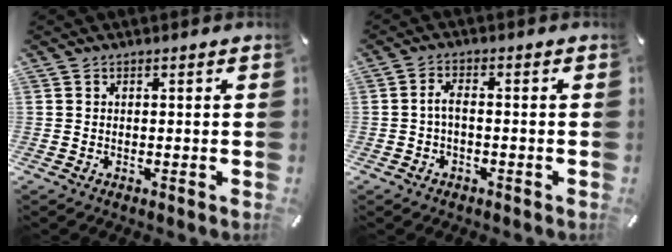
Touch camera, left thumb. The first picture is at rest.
{"total": 3.1, "force": [-0.8, 1.6, 2.6], "torque": [-0.055, 0.007, -0.018]}